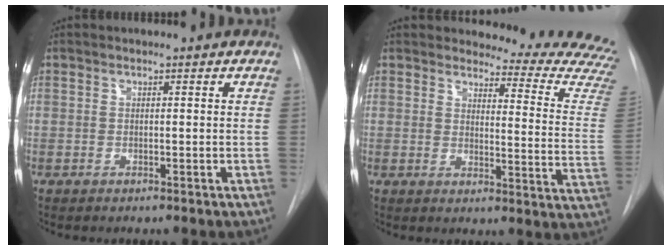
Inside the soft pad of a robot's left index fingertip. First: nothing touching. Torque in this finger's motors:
{"motor_torque": [0.86, -1.28, 0.01, -0.04]}